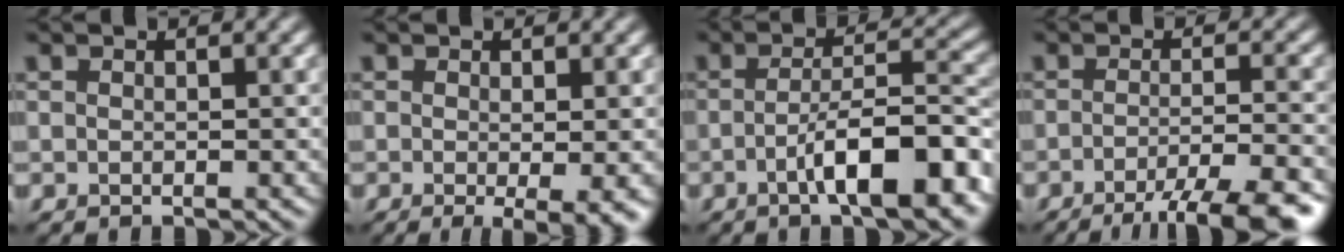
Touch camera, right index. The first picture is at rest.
{"total": 3.7, "force": [-0.9, 0.6, 3.6], "torque": [-0.053, -0.014, -0.010]}
{"total": 8.7, "force": [-3.5, 2.2, 7.6], "torque": [-0.110, 0.013, -0.059]}
{"total": 8.0, "force": [-5.0, 1.6, 6.0], "torque": [-0.074, 0.000, -0.071]}